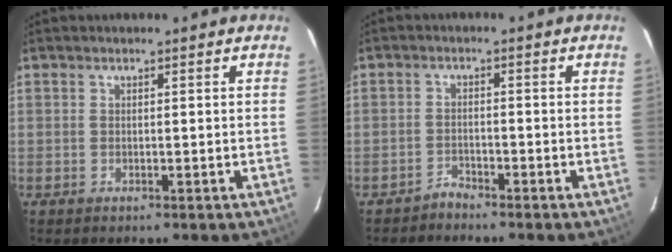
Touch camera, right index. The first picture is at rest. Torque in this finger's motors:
{"motor_torque": [0.00, -0.09, -0.06, -0.06]}